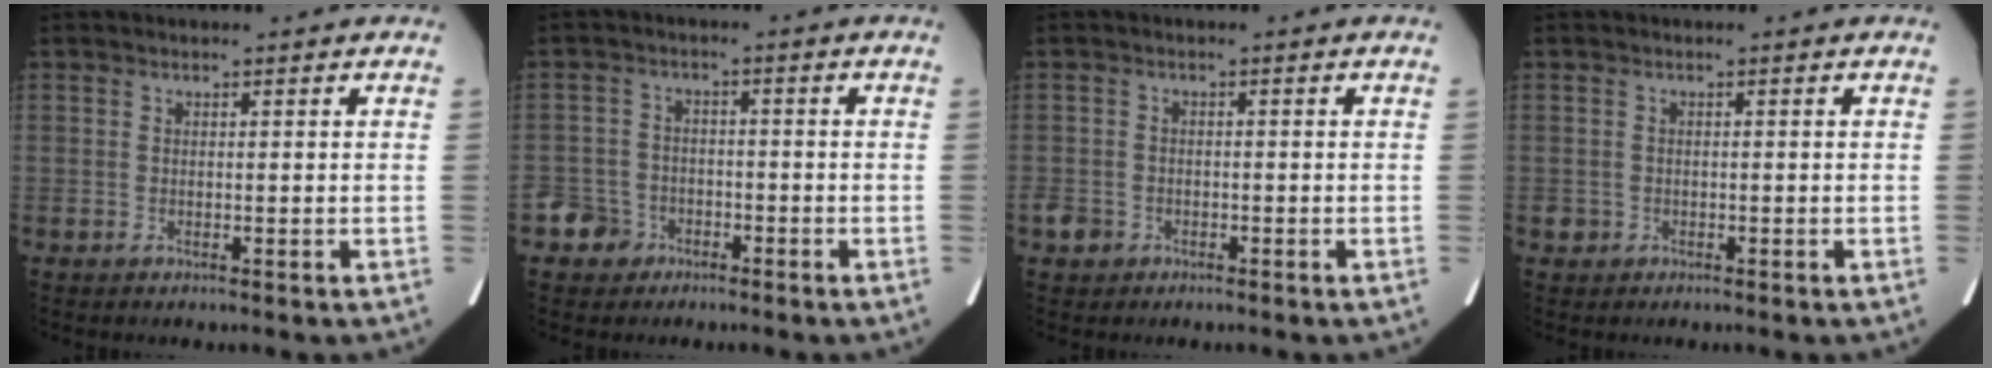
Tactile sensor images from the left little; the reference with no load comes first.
{"total": 4.8, "force": [-3.0, 3.7, 0.7], "torque": [-0.014, 0.009, -0.053]}
{"total": 2.4, "force": [-1.3, 1.9, 0.6], "torque": [-0.015, 0.005, -0.023]}
{"total": 0.9, "force": [-0.4, 0.9, 0.1], "torque": [-0.003, 0.004, -0.004]}